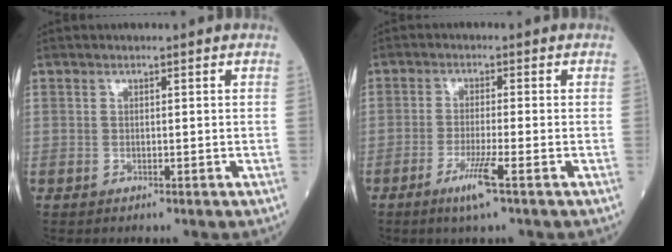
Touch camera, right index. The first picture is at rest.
{"total": 4.6, "force": [-2.5, -0.6, 3.8], "torque": [-0.076, -0.012, -0.050]}